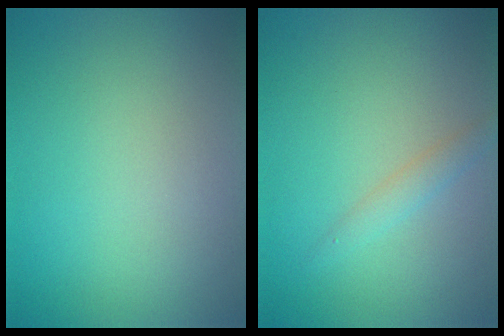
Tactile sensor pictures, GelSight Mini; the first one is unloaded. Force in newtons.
{"total": 1.4, "press": 1.4, "slide": 0.0}